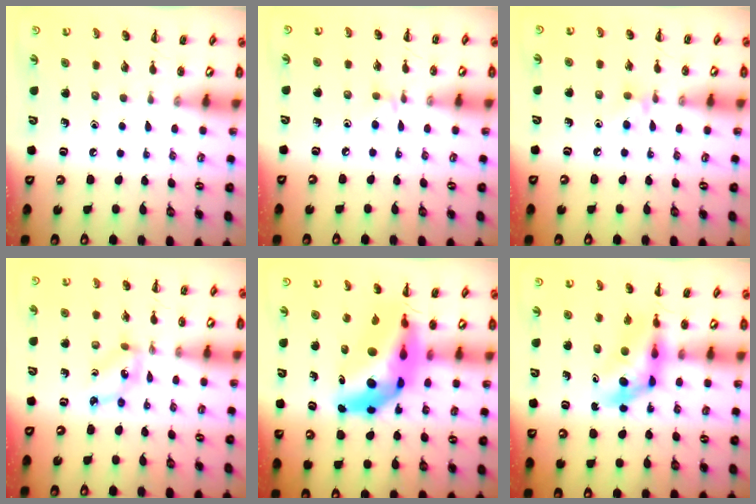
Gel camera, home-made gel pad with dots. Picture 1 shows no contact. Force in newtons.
{"total": 3.0, "press": 2.7, "slide": 1.2}
{"total": 4.8, "press": 4.5, "slide": 1.7}
{"total": 3.9, "press": 3.8, "slide": 0.9}
{"total": 12.8, "press": 12.2, "slide": 3.8}
{"total": 6.0, "press": 5.8, "slide": 1.4}